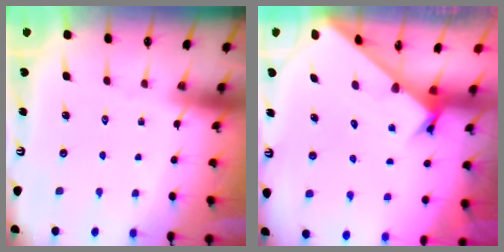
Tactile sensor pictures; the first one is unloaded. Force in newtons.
{"total": 2.3, "press": 2.3, "slide": 0.2}